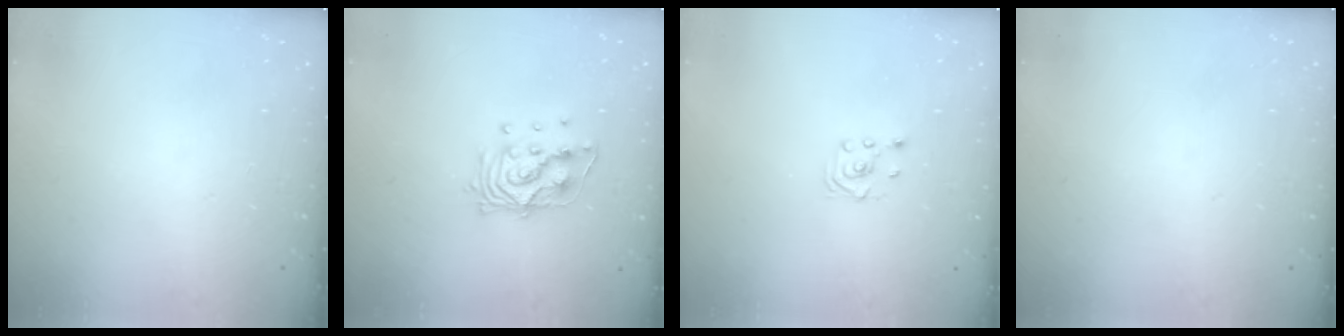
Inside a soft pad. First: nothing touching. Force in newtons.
{"total": 11.2, "press": 11.2, "slide": 0.6}
{"total": 1.6, "press": 1.4, "slide": 0.9}
{"total": 0.0}